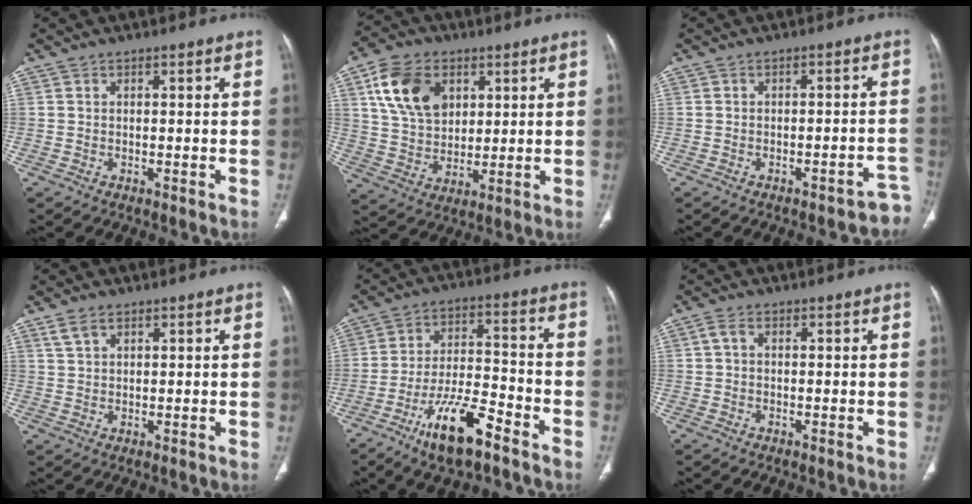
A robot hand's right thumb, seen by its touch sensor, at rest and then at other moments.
{"total": 13.6, "force": [5.3, 9.5, 8.2], "torque": [-0.126, -0.010, 0.101]}
{"total": 6.2, "force": [-4.7, 2.3, 3.3], "torque": [-0.015, 0.043, -0.055]}
{"total": 2.9, "force": [1.9, 1.6, 1.6], "torque": [-0.034, 0.001, 0.046]}
{"total": 13.2, "force": [-8.4, 4.1, 9.3], "torque": [-0.170, 0.050, -0.149]}
{"total": 1.6, "force": [0.3, 1.0, 1.2], "torque": [-0.026, 0.006, 0.004]}